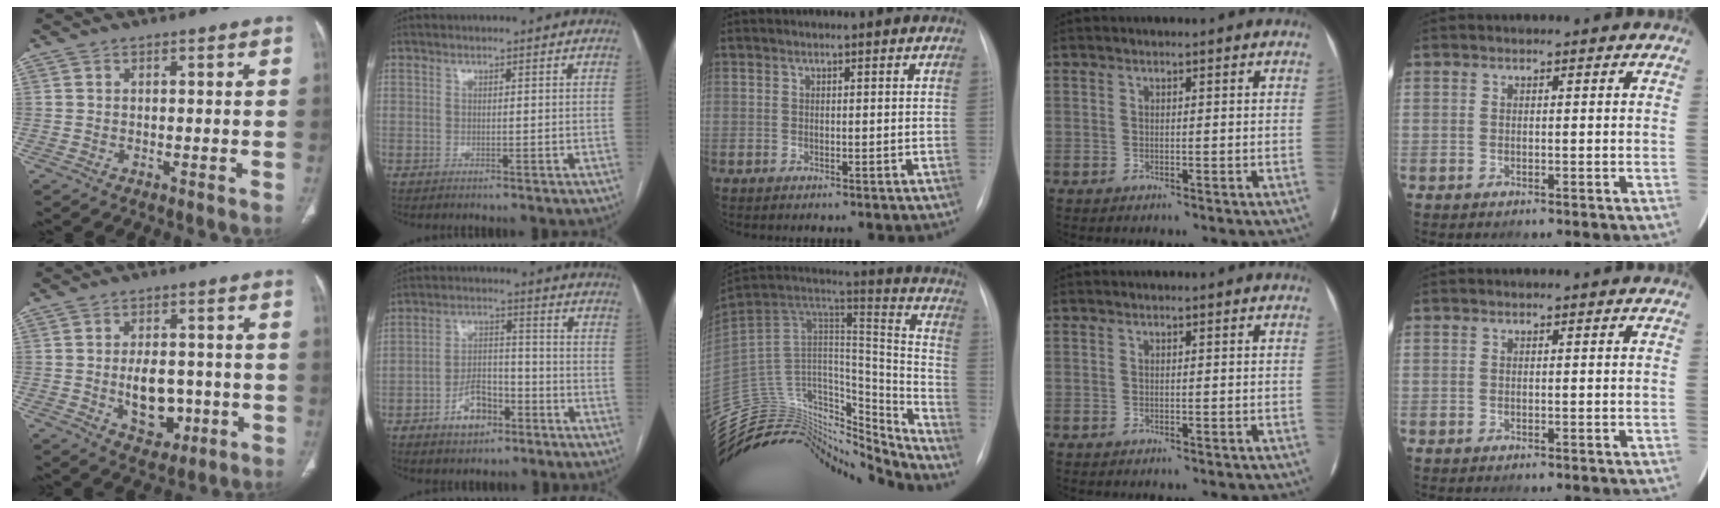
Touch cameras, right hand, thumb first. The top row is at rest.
{"thumb": {"total": 9.2, "force": [-1.8, 6.1, 6.7], "torque": [-0.075, 0.009, -0.014]}, "index": {"total": 7.8, "force": [-4.2, 4.2, 5.0], "torque": [-0.096, 0.017, -0.068]}, "middle": {"total": 31.1, "force": [-28.9, 7.6, 8.6], "torque": [-0.177, 0.039, -0.450]}}